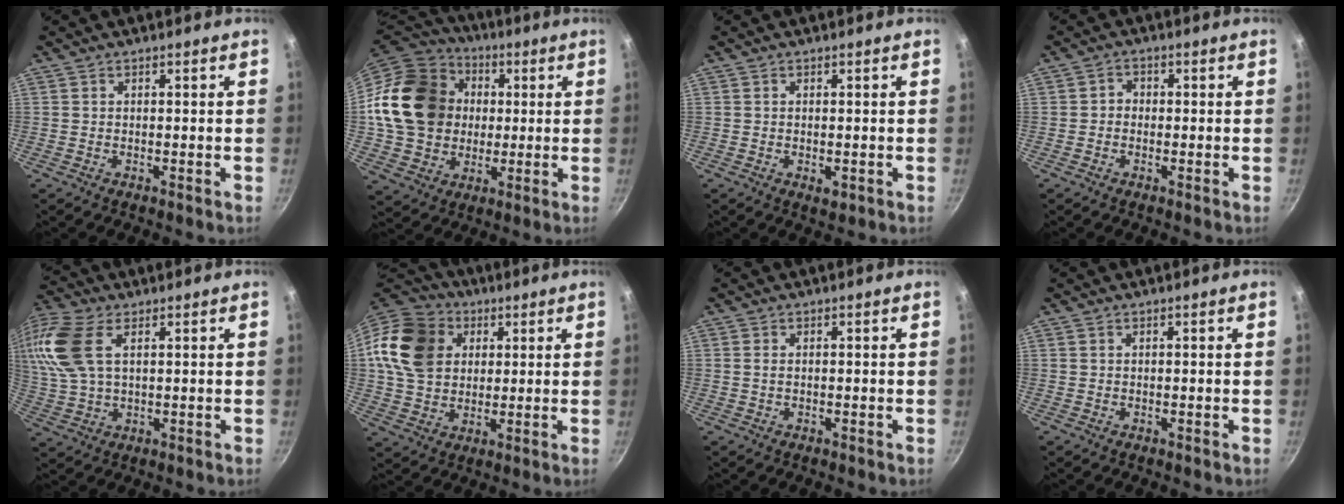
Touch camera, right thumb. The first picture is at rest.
{"total": 21.7, "force": [2.1, 18.2, 11.6], "torque": [-0.190, 0.031, 0.045]}
{"total": 1.7, "force": [-0.4, 0.9, 1.4], "torque": [-0.021, -0.005, -0.003]}
{"total": 2.0, "force": [-0.5, 1.8, 0.8], "torque": [-0.005, 0.009, -0.012]}
{"total": 13.5, "force": [4.5, 7.4, 10.3], "torque": [-0.222, 0.010, 0.088]}
{"total": 17.4, "force": [5.0, 13.8, 9.3], "torque": [-0.163, 0.011, 0.088]}
{"total": 1.0, "force": [0.1, 0.6, 0.8], "torque": [-0.015, 0.001, 0.001]}
{"total": 0.0}